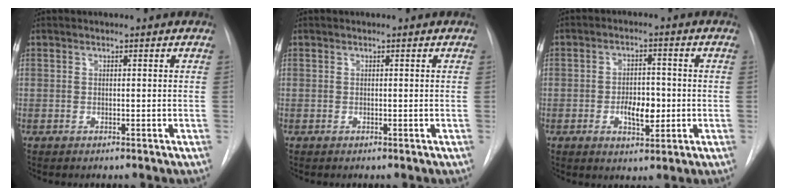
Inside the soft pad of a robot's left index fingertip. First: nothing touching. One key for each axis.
{"total": 0.0}
{"total": 5.6, "fx": -1.9, "fy": 2.6, "fz": 4.6, "tx": -0.073, "ty": -0.004, "tz": -0.025}